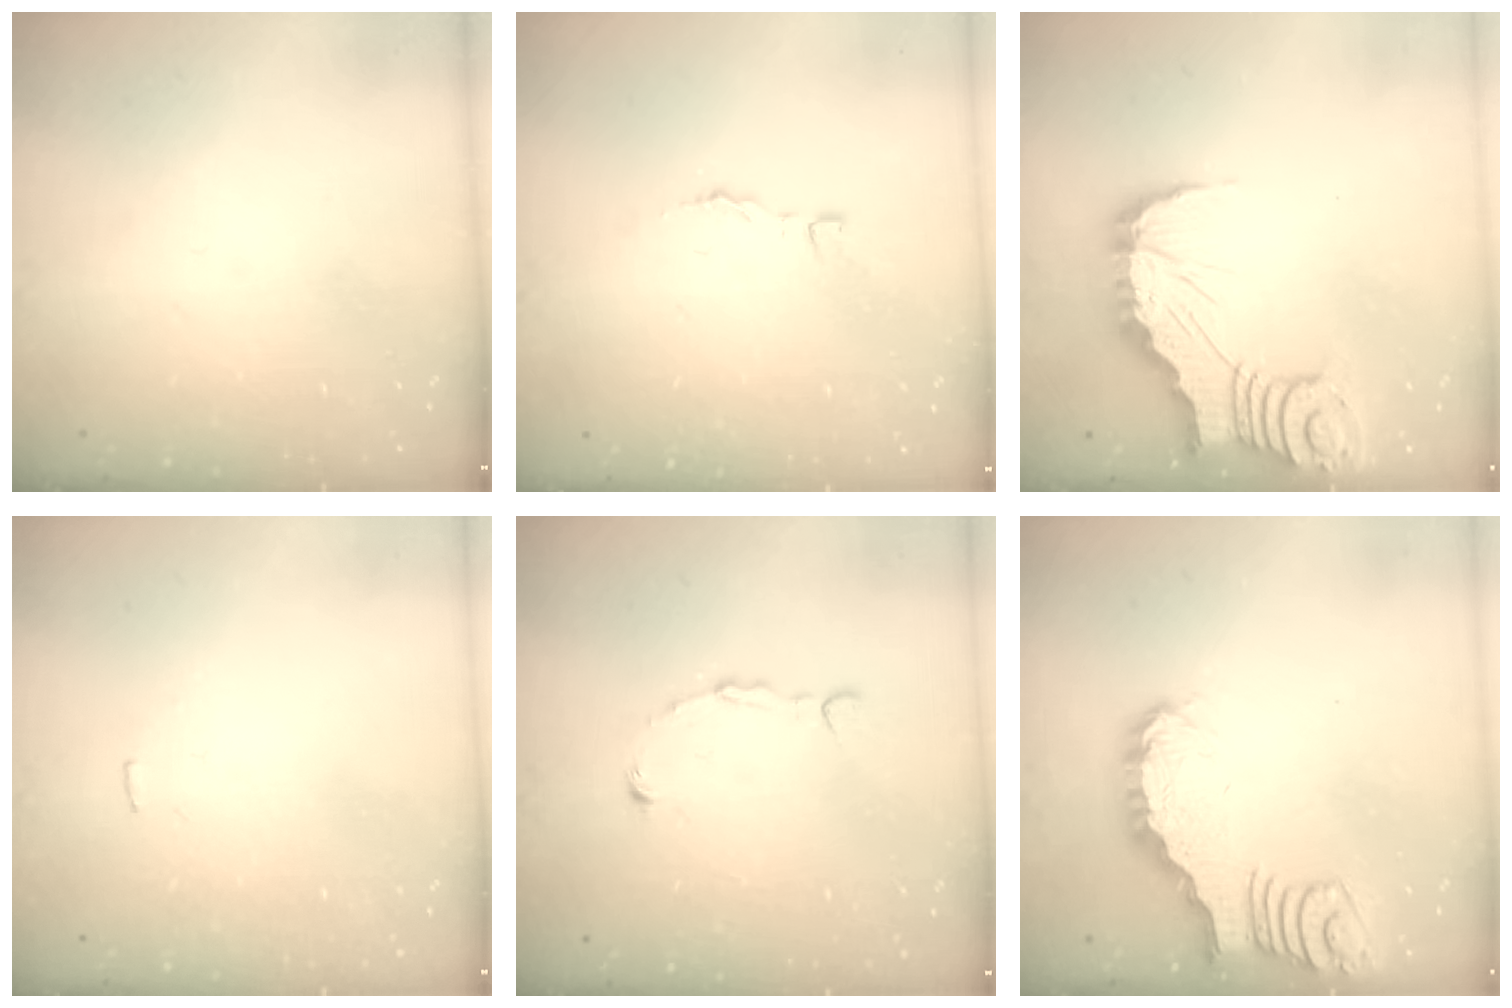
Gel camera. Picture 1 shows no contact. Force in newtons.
{"total": 2.9, "press": 2.9, "slide": 0.2}
{"total": 7.1, "press": 7.0, "slide": 0.9}
{"total": 4.0, "press": 4.0, "slide": 0.4}
{"total": 2.8, "press": 2.8, "slide": 0.1}
{"total": 2.0, "press": 2.0, "slide": 0.1}